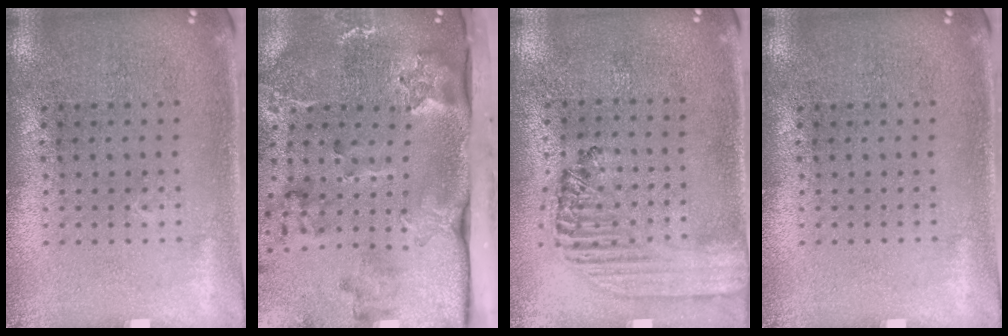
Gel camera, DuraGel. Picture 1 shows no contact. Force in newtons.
{"total": 3.8, "press": 2.7, "slide": 2.7}
{"total": 1.4, "press": 1.2, "slide": 0.6}
{"total": 0.0}